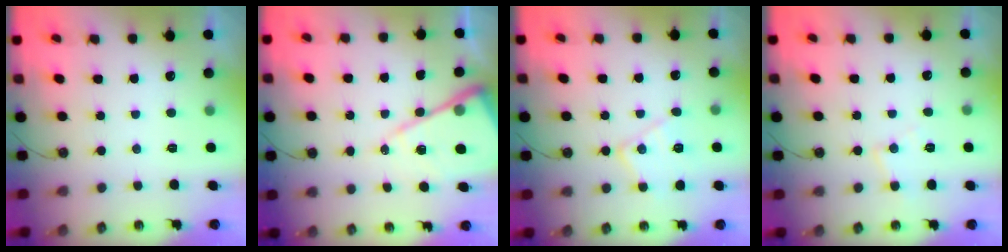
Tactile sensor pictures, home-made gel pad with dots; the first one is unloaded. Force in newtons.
{"total": 15.2, "press": 15.1, "slide": 1.4}
{"total": 11.9, "press": 11.8, "slide": 0.6}
{"total": 6.0, "press": 6.0, "slide": 0.4}